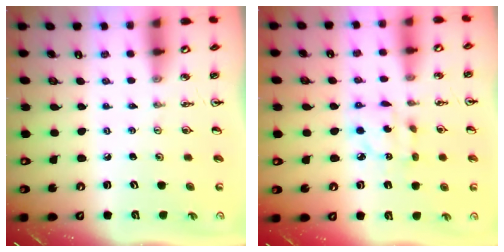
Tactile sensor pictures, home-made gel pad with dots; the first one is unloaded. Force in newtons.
{"total": 5.9, "press": 5.9, "slide": 0.2}